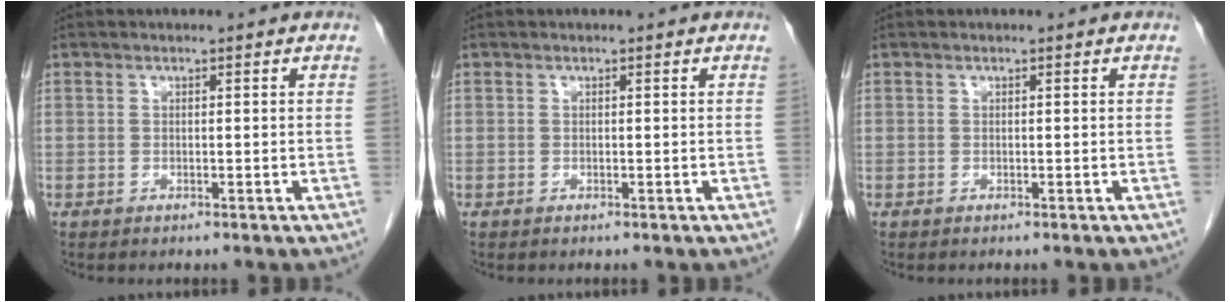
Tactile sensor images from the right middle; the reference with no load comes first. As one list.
[{"total": 0.0}, {"total": 0.0}]